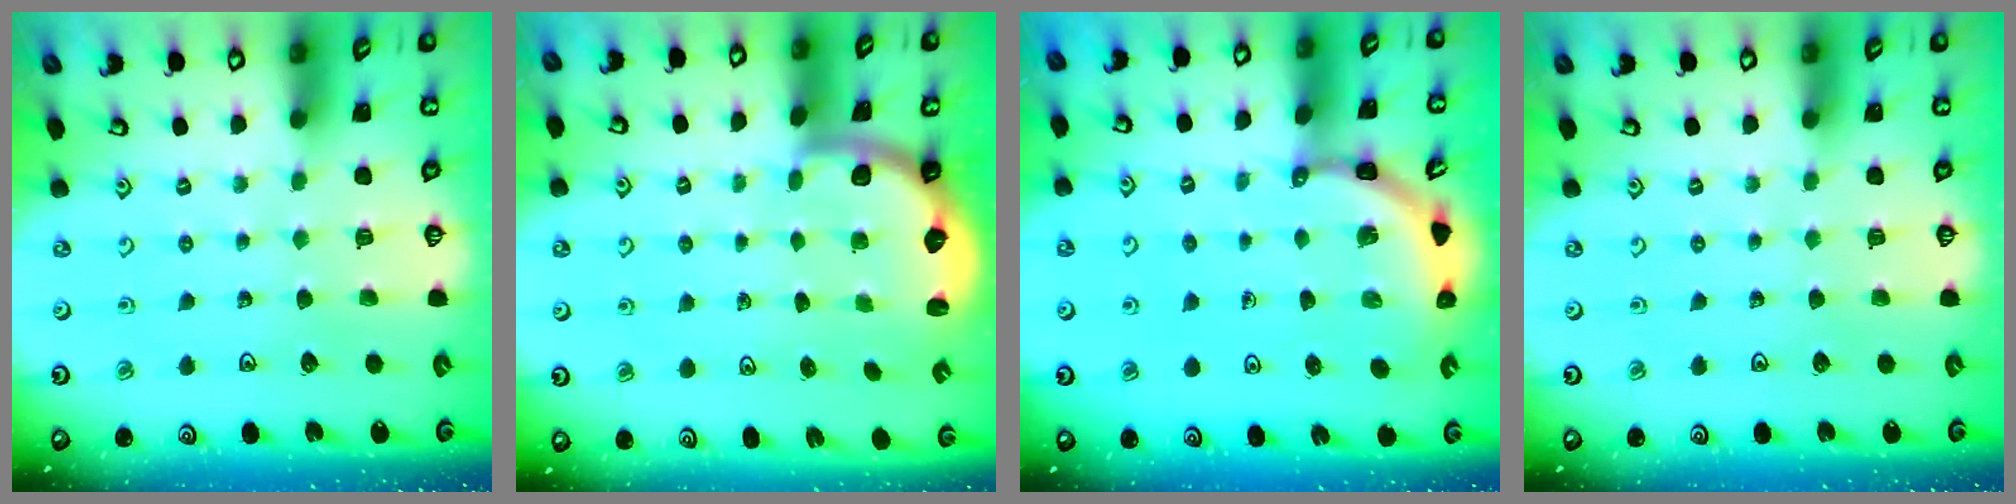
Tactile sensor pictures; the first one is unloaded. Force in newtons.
{"total": 2.3, "press": 2.1, "slide": 0.8}
{"total": 3.5, "press": 3.5, "slide": 0.2}
{"total": 0.0}